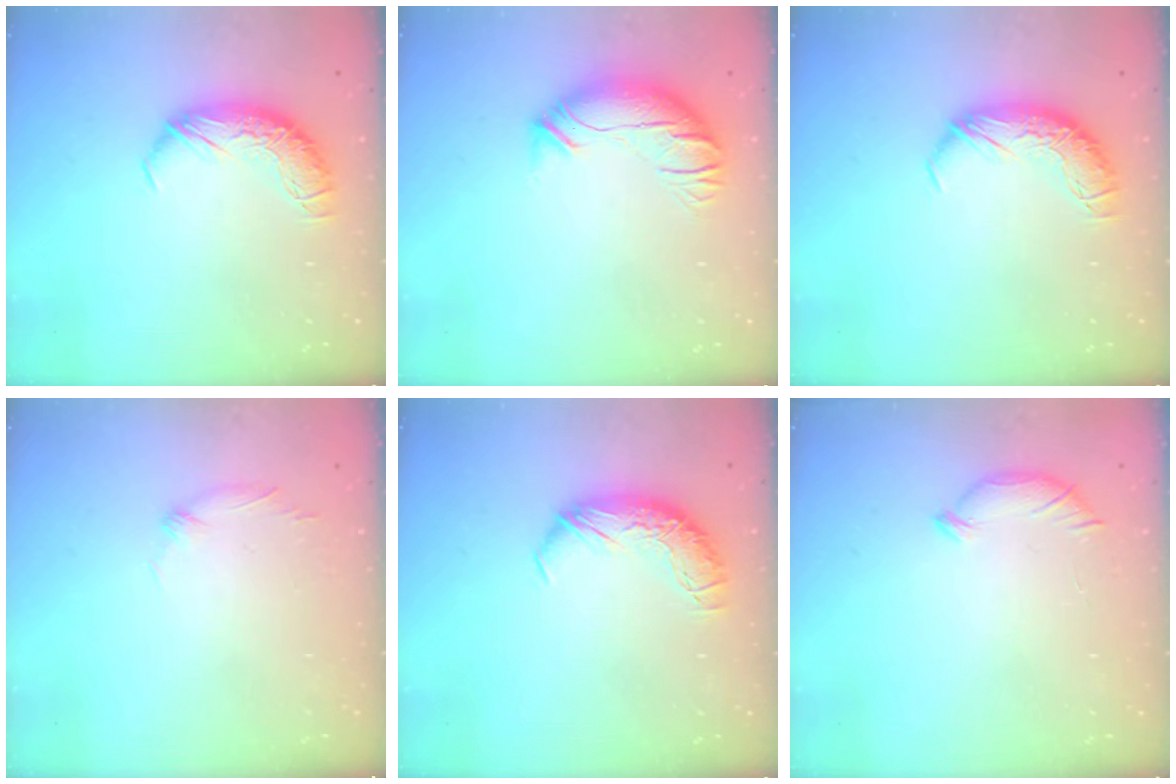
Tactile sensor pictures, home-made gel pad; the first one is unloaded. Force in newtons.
{"total": 2.5, "press": 0.8, "slide": 2.4}
{"total": 0.0}
{"total": 5.8, "press": 5.7, "slide": 1.2}
{"total": 0.0}
{"total": 5.3, "press": 5.3, "slide": 0.1}